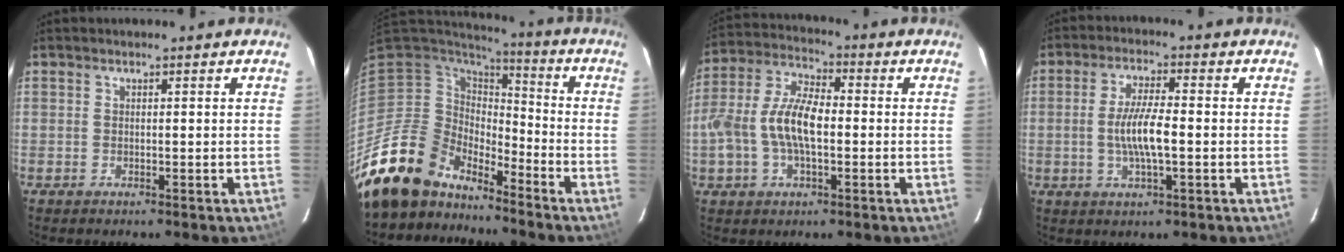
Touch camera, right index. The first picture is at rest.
{"total": 15.7, "force": [-13.9, 6.4, 3.3], "torque": [-0.089, 0.003, -0.256]}
{"total": 11.6, "force": [-1.7, 5.5, 10.1], "torque": [-0.209, 0.013, -0.028]}
{"total": 7.2, "force": [-1.0, 1.4, 7.0], "torque": [-0.134, -0.001, -0.020]}